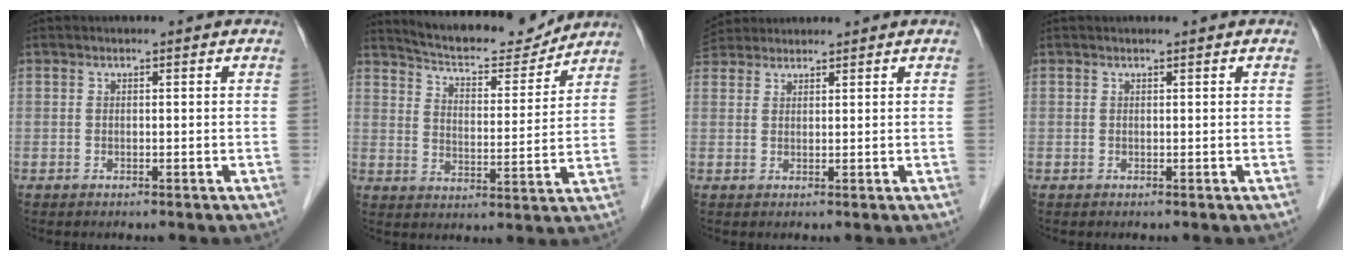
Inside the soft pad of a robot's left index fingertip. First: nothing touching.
{"total": 13.2, "force": [12.6, 2.2, 3.2], "torque": [-0.052, -0.007, 0.188]}
{"total": 3.7, "force": [3.5, 1.2, 0.4], "torque": [-0.017, 0.027, 0.070]}
{"total": 0.7, "force": [0.6, 0.0, 0.2], "torque": [-0.005, 0.008, 0.010]}